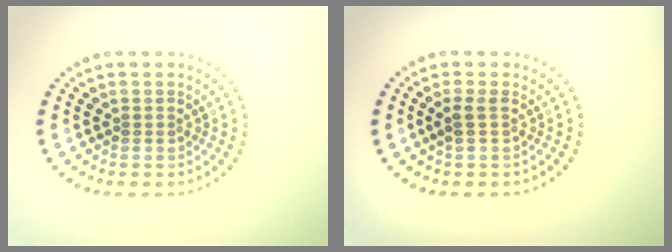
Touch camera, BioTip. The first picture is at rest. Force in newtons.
{"total": 1.1, "press": 1.0, "slide": 0.5}